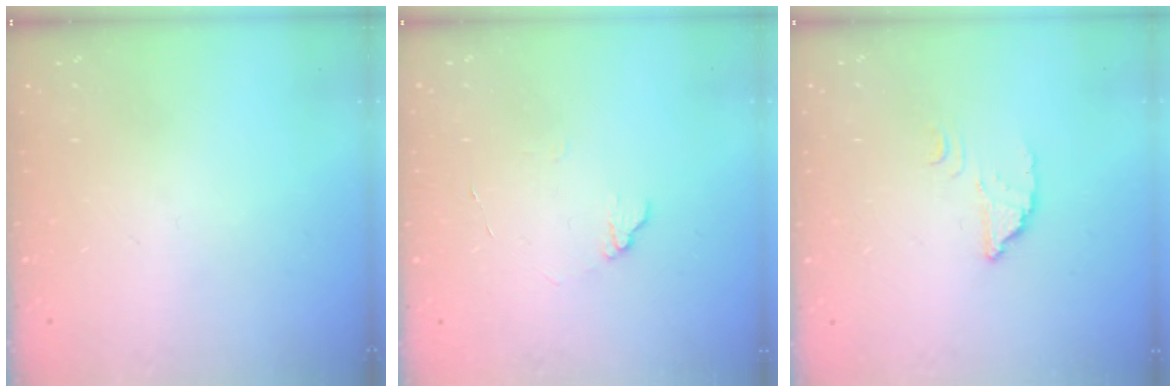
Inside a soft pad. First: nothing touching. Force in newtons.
{"total": 6.5, "press": 6.5, "slide": 0.6}
{"total": 2.5, "press": 2.5, "slide": 0.1}